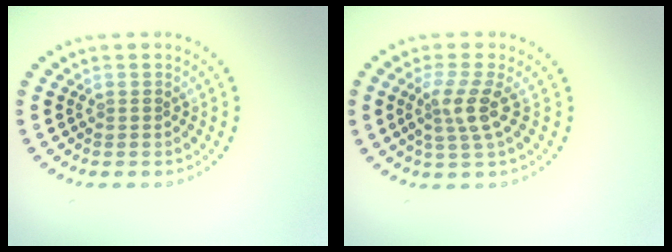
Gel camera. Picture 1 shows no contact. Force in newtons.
{"total": 2.8, "press": 2.1, "slide": 1.8}